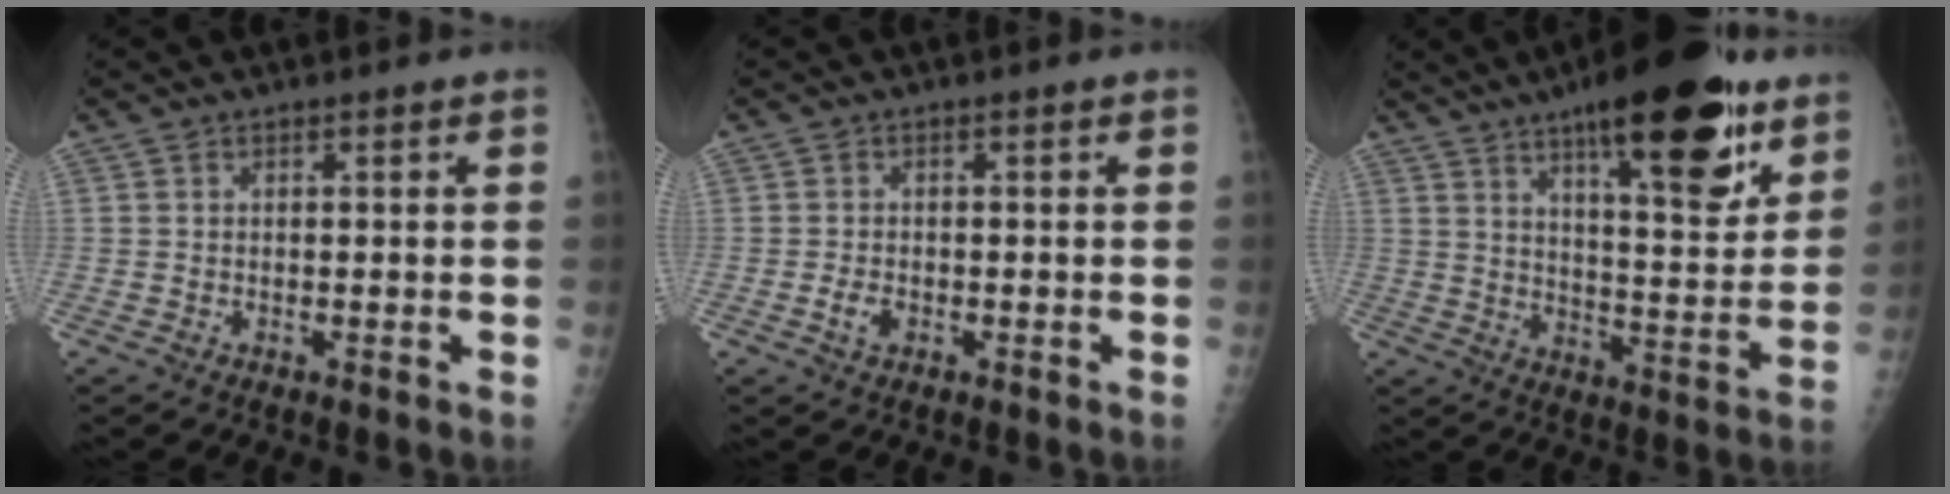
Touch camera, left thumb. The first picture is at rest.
{"total": 2.3, "force": [-0.8, 1.5, 1.5], "torque": [-0.027, 0.002, -0.014]}
{"total": 21.5, "force": [12.8, 6.5, 15.9], "torque": [-0.201, -0.063, 0.191]}